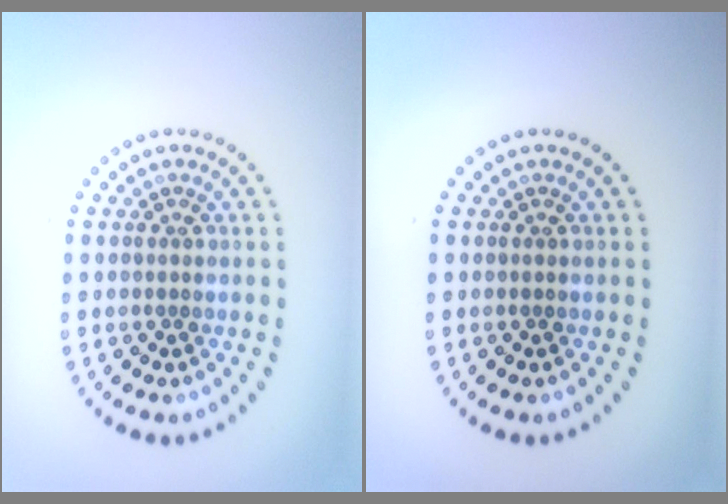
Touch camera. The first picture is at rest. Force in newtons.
{"total": 0.0}